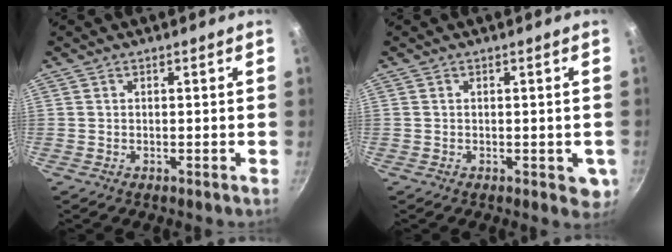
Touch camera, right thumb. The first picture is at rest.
{"total": 3.8, "force": [-0.6, 2.2, 3.0], "torque": [-0.024, -0.003, -0.004]}